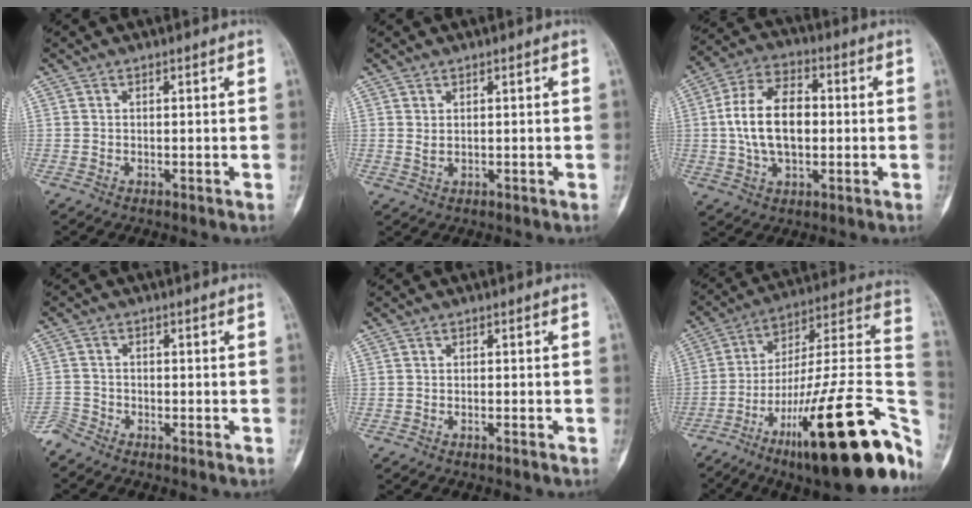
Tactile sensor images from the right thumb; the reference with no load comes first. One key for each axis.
{"total": 1.2, "fx": 0.5, "fy": 0.6, "fz": 0.9, "tx": -0.017, "ty": -0.001, "tz": 0.016}
{"total": 13.7, "fx": 0.2, "fy": 8.2, "fz": 11.0, "tx": -0.194, "ty": 0.020, "tz": 0.001}
{"total": 2.5, "fx": -2.5, "fy": 0.5, "fz": 0.0, "tx": -0.002, "ty": -0.006, "tz": -0.057}
{"total": 0.5, "fx": -0.4, "fy": 0.0, "fz": 0.3, "tx": -0.012, "ty": 0.001, "tz": -0.006}
{"total": 33.6, "fx": -14.1, "fy": 8.4, "fz": 29.3, "tx": -0.352, "ty": 0.066, "tz": -0.214}